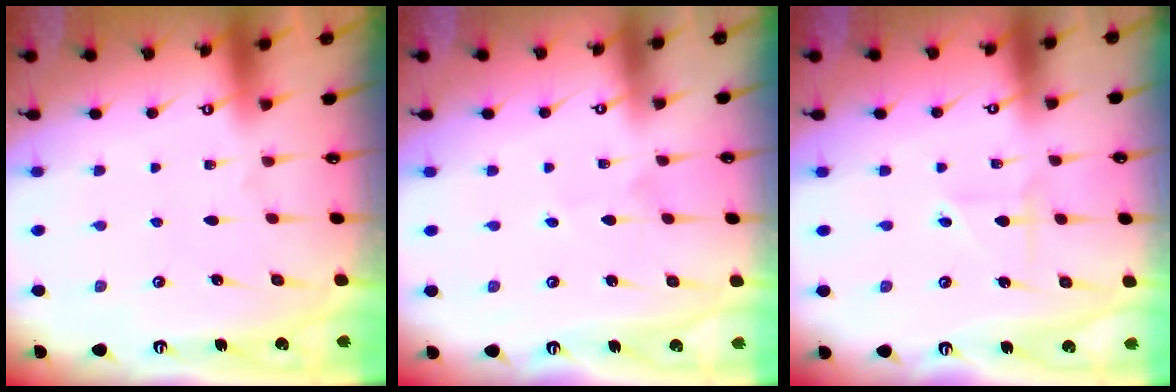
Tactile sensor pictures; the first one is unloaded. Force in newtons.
{"total": 1.1, "press": 1.1, "slide": 0.1}
{"total": 3.0, "press": 2.8, "slide": 1.0}